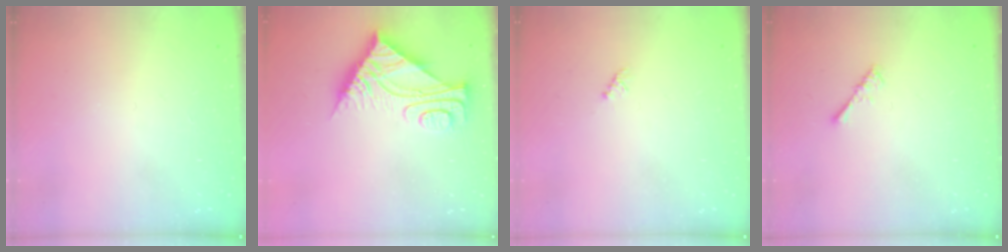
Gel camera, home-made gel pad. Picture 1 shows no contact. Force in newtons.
{"total": 8.3, "press": 8.3, "slide": 0.5}
{"total": 1.1, "press": 1.1, "slide": 0.3}
{"total": 0.9, "press": 0.9, "slide": 0.3}